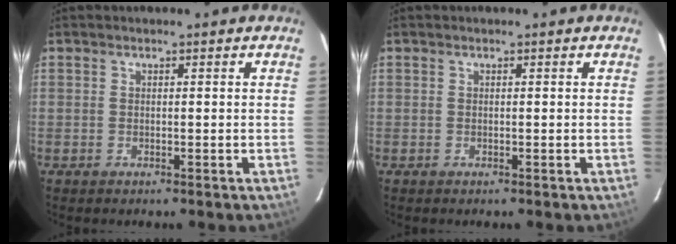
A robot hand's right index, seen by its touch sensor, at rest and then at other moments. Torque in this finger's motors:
{"motor_torque": [0.00, 0.00, 0.02, 0.00]}